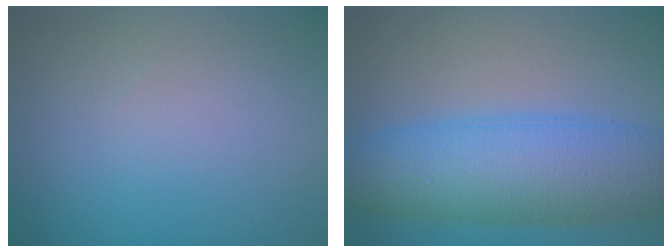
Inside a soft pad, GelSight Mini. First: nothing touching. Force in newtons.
{"total": 9.5, "press": 9.5, "slide": 0.3}